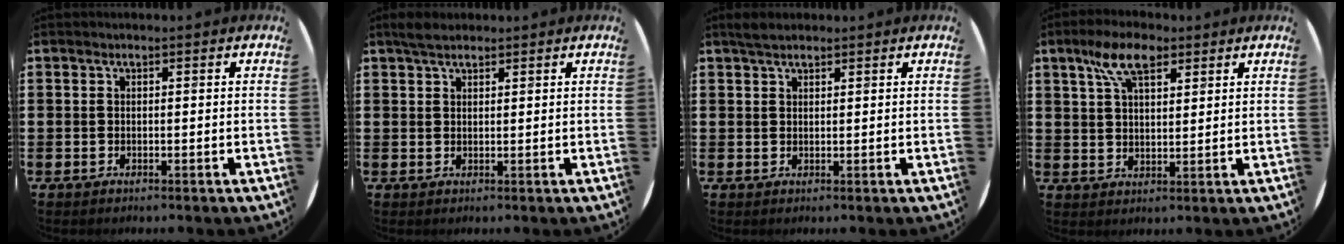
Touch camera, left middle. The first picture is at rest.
{"total": 2.3, "force": [1.9, 0.8, 1.0], "torque": [-0.015, 0.003, 0.033]}
{"total": 2.1, "force": [1.8, 0.6, 0.9], "torque": [-0.014, 0.003, 0.031]}
{"total": 7.2, "force": [4.4, 3.3, 4.7], "torque": [-0.097, 0.006, 0.078]}